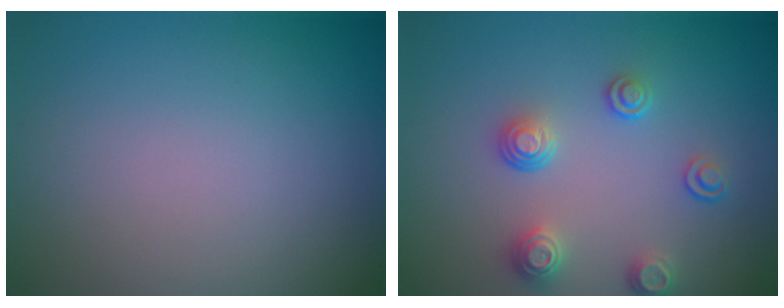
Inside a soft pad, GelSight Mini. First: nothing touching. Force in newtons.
{"total": 2.9, "press": 2.6, "slide": 1.4}